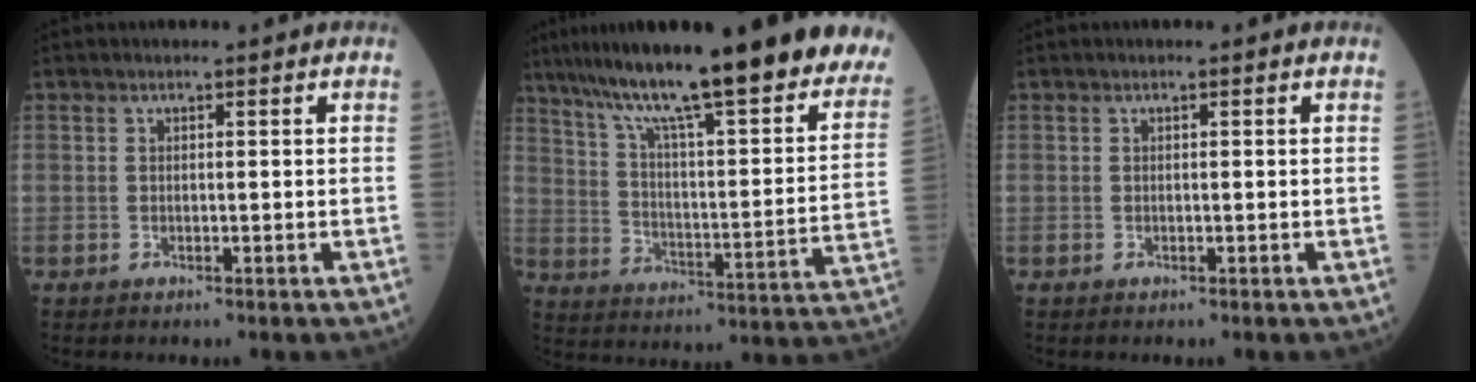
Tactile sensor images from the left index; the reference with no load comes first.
{"total": 31.5, "force": [25.3, 3.7, 18.4], "torque": [-0.246, -0.042, 0.341]}
{"total": 0.0}